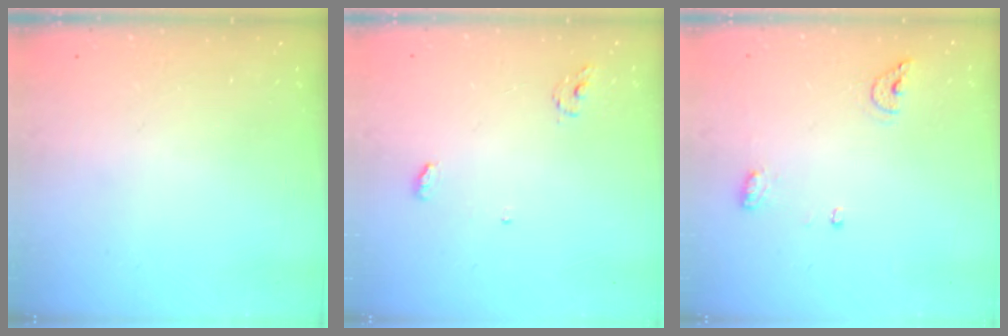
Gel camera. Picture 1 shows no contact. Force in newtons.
{"total": 3.6, "press": 3.5, "slide": 0.3}
{"total": 6.6, "press": 6.5, "slide": 1.0}